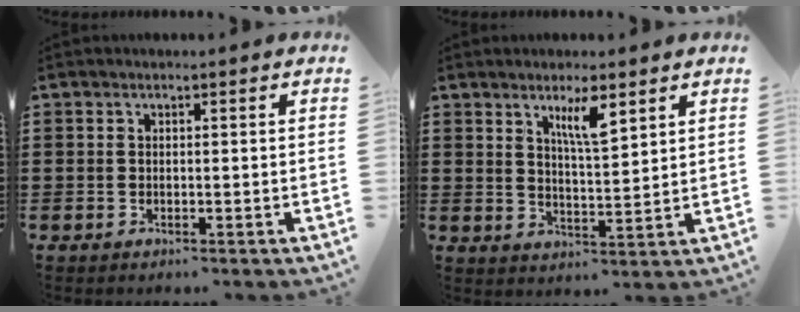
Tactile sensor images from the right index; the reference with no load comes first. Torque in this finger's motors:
{"motor_torque": [0.38, 0.19, 0.33, 0.11]}